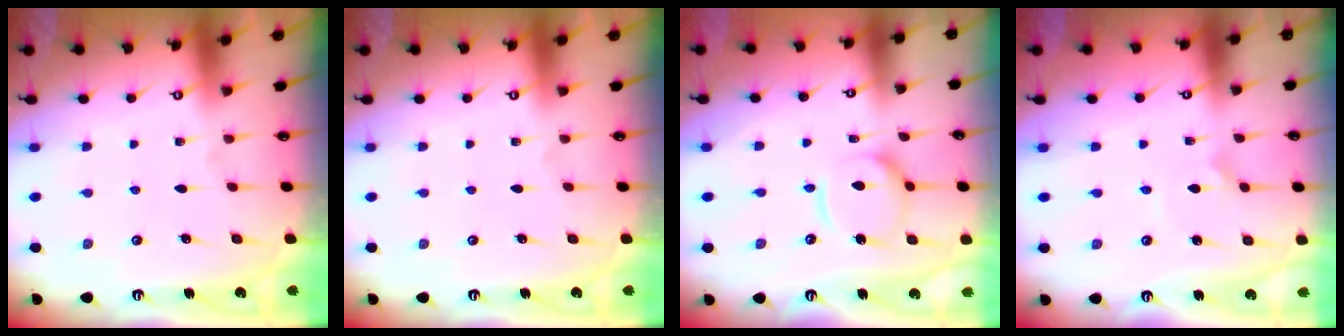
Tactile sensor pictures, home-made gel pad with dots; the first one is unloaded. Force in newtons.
{"total": 0.0}
{"total": 12.4, "press": 12.3, "slide": 1.3}
{"total": 1.8, "press": 1.8, "slide": 0.1}